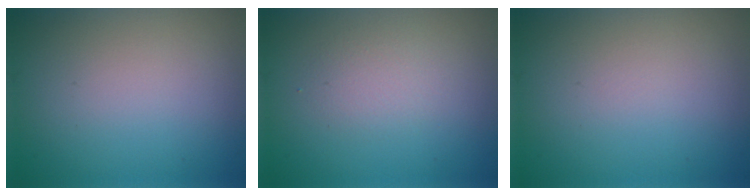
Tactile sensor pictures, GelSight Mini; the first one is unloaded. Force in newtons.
{"total": 1.7, "press": 1.7, "slide": 0.1}
{"total": 0.0}